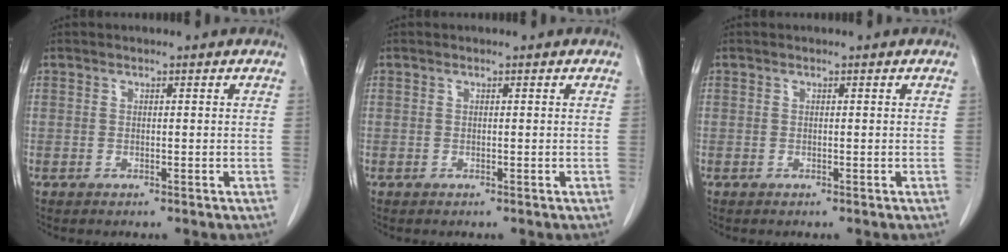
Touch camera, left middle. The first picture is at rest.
{"total": 0.0}
{"total": 0.0}